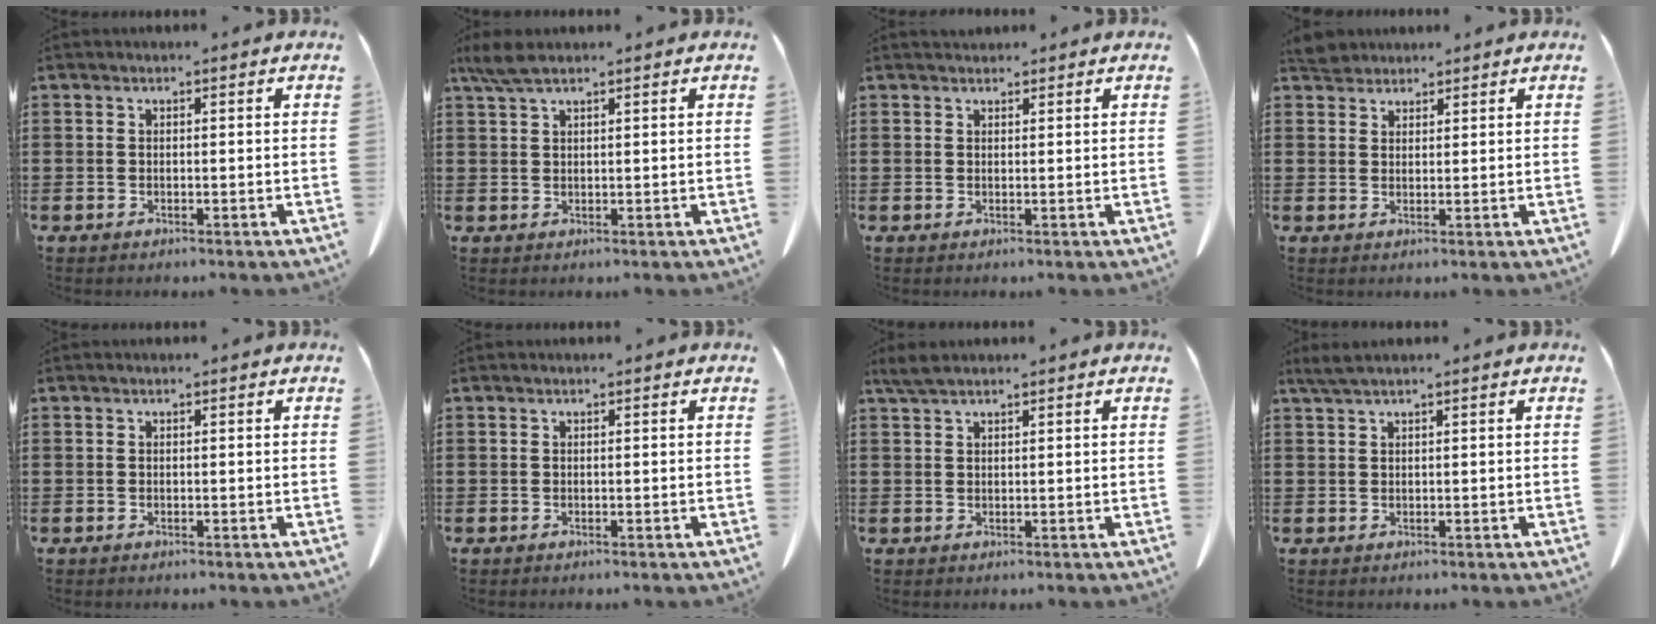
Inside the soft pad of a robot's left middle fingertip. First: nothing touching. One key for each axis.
{"total": 3.1, "fx": 2.1, "fy": 0.6, "fz": 2.2, "tx": -0.056, "ty": -0.003, "tz": 0.038}
{"total": 1.0, "fx": 1.0, "fy": 0.3, "fz": 0.0, "tx": -0.003, "ty": -0.001, "tz": 0.021}
{"total": 3.0, "fx": 2.8, "fy": 0.9, "fz": 0.6, "tx": -0.022, "ty": -0.002, "tz": 0.057}
{"total": 0.0}
{"total": 0.0}
{"total": 2.1, "fx": 1.6, "fy": 0.3, "fz": 1.3, "tx": -0.029, "ty": -0.001, "tz": 0.030}
{"total": 1.6, "fx": 1.2, "fy": -0.1, "fz": 1.1, "tx": -0.024, "ty": -0.003, "tz": 0.024}